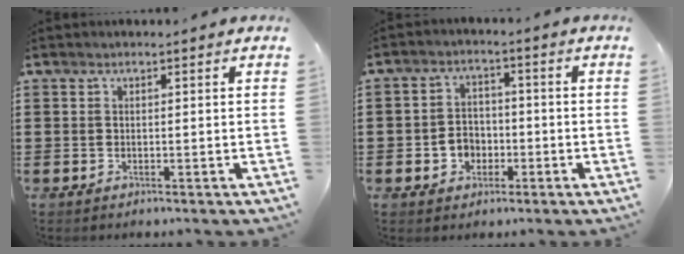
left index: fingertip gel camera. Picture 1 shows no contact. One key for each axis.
{"total": 3.9, "fx": -1.5, "fy": 3.2, "fz": 1.5, "tx": -0.037, "ty": 0.005, "tz": -0.033}